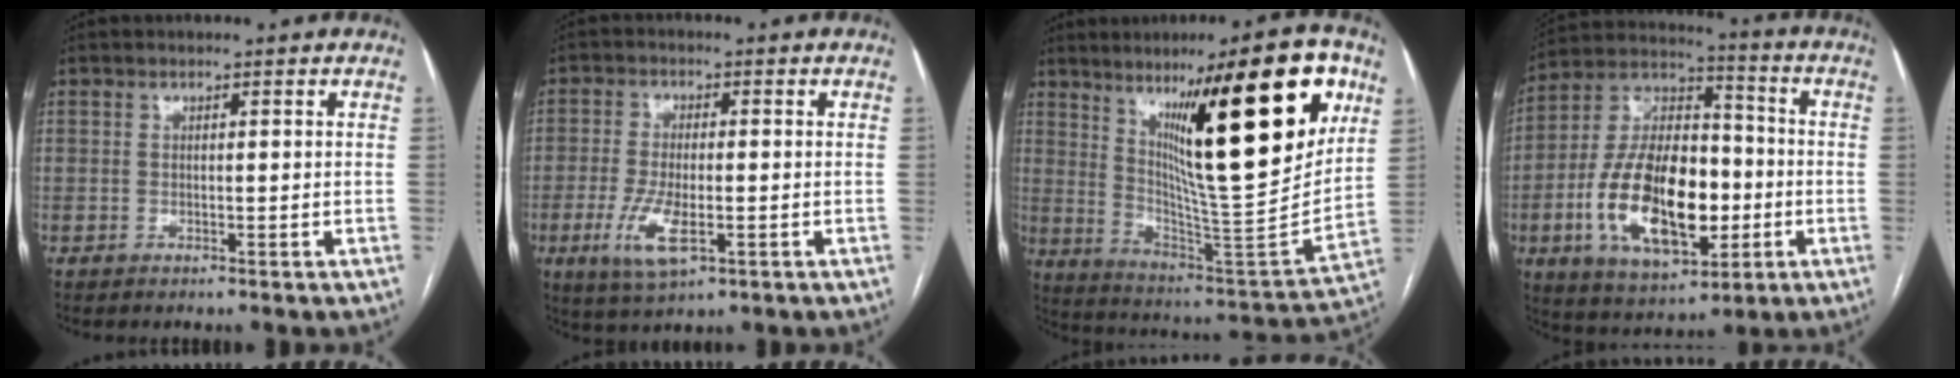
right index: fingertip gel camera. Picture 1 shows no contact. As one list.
[{"total": 7.5, "force": [-2.5, 2.5, 6.6], "torque": [-0.138, -0.013, -0.040]}, {"total": 26.2, "force": [11.9, 3.3, 23.1], "torque": [-0.343, -0.007, 0.185]}, {"total": 19.7, "force": [-4.3, 9.3, 16.9], "torque": [-0.330, 0.013, -0.069]}]